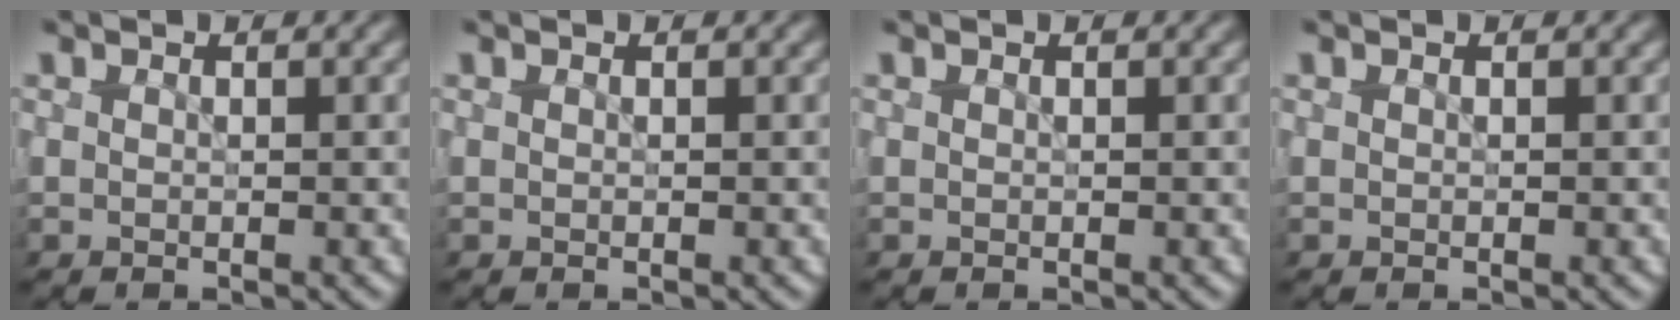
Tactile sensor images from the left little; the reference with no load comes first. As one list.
[{"total": 0.0}, {"total": 0.0}, {"total": 0.0}]